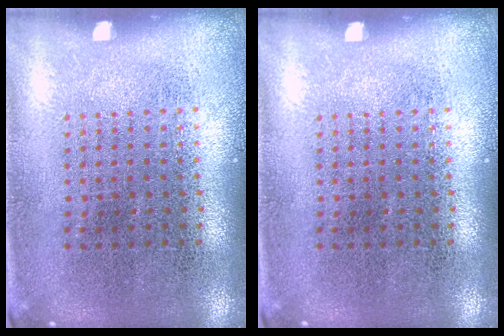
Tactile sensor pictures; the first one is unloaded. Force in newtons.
{"total": 0.0}